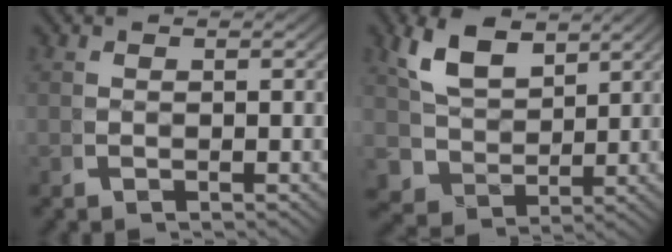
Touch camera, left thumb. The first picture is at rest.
{"total": 5.1, "force": [2.3, 3.9, 2.5], "torque": [-0.077, -0.024, 0.058]}